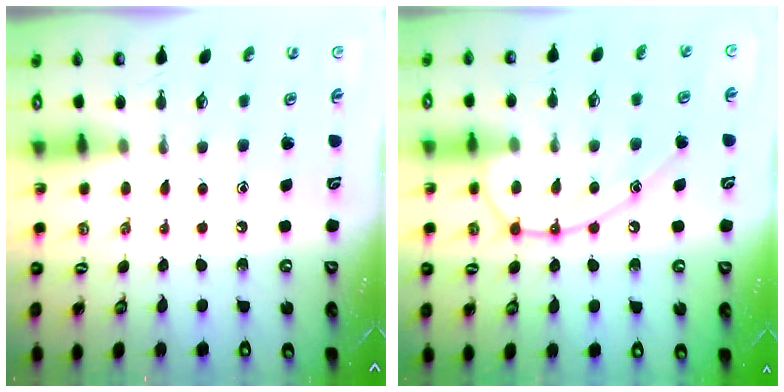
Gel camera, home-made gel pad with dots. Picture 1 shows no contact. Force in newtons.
{"total": 13.3, "press": 13.2, "slide": 1.3}